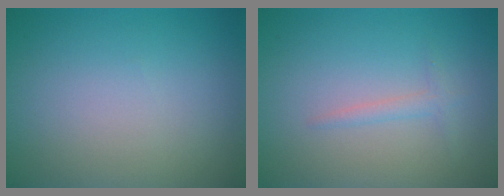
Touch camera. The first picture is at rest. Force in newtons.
{"total": 1.1, "press": 1.1, "slide": 0.0}